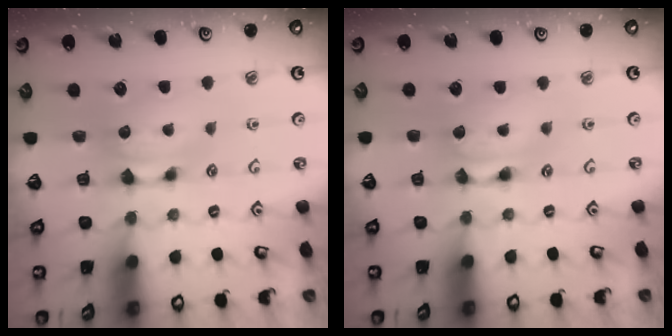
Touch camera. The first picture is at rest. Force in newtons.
{"total": 1.7, "press": 1.7, "slide": 0.1}